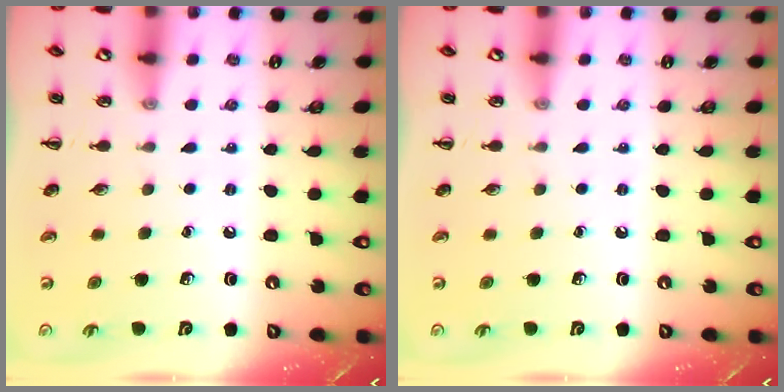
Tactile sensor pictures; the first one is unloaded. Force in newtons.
{"total": 0.0}